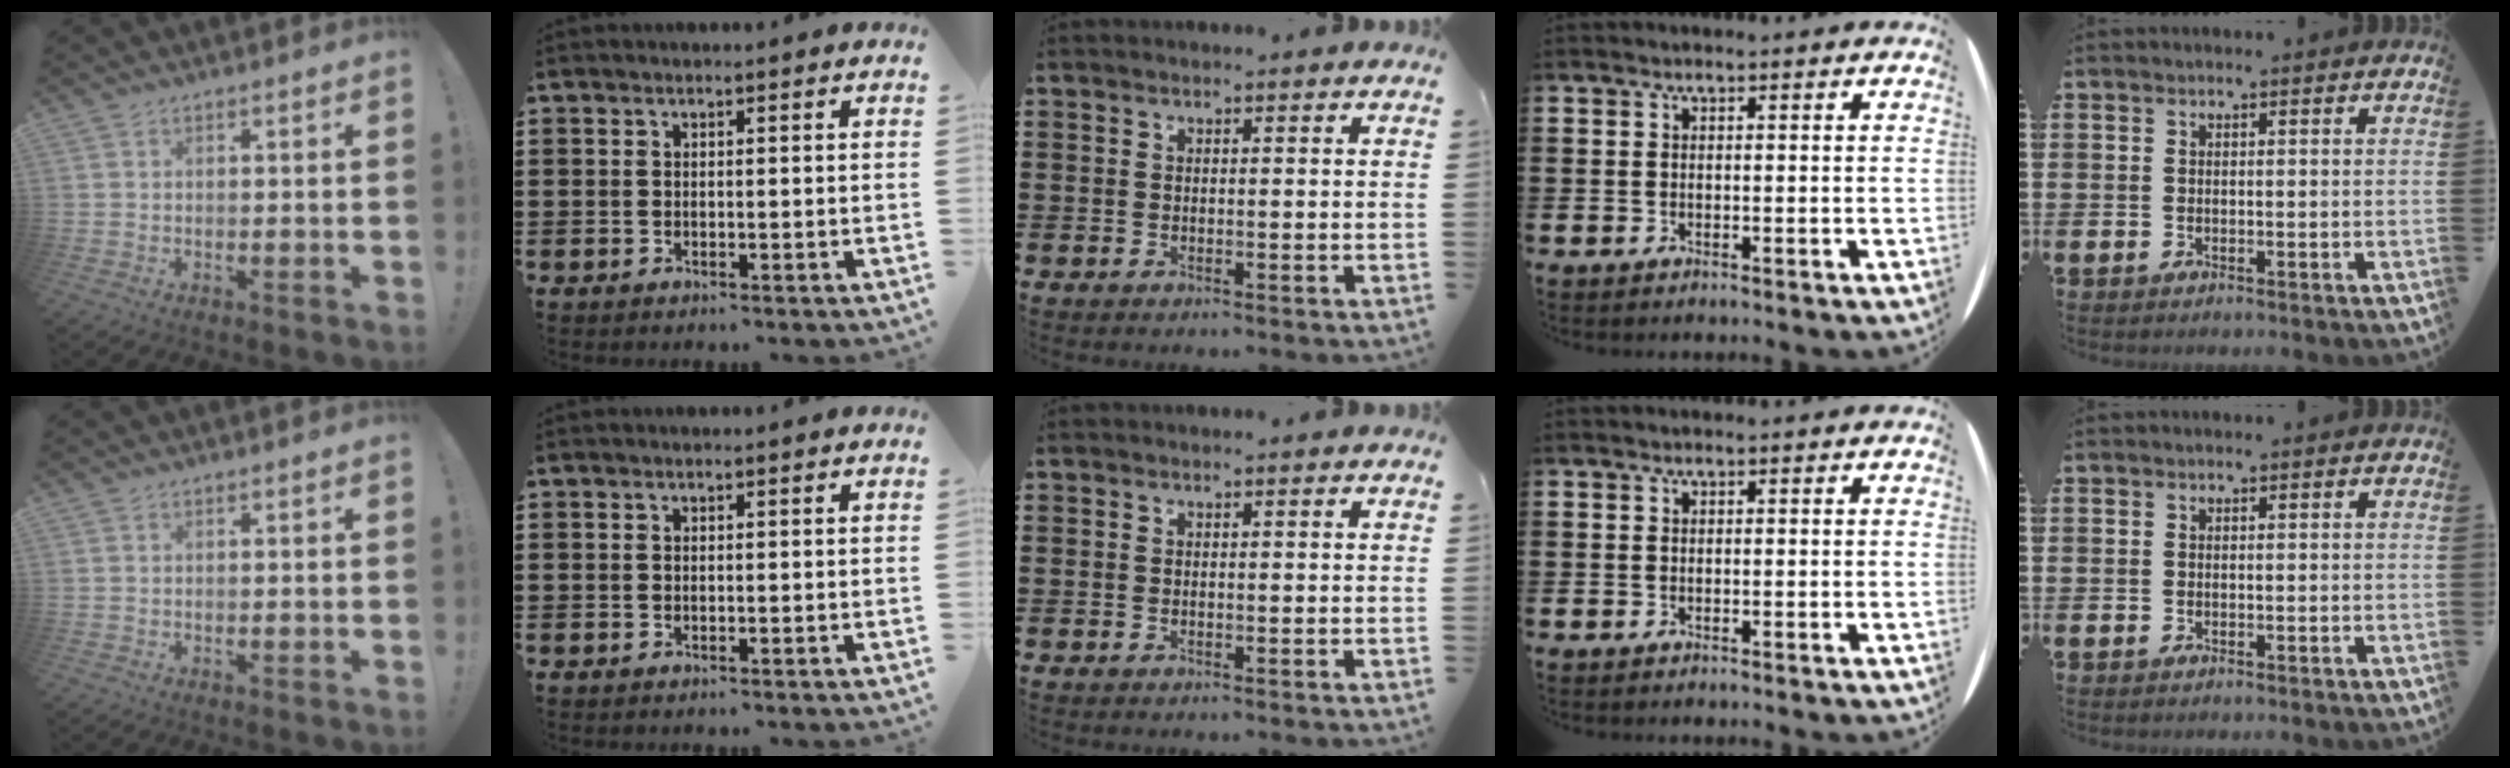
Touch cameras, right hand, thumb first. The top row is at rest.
{}